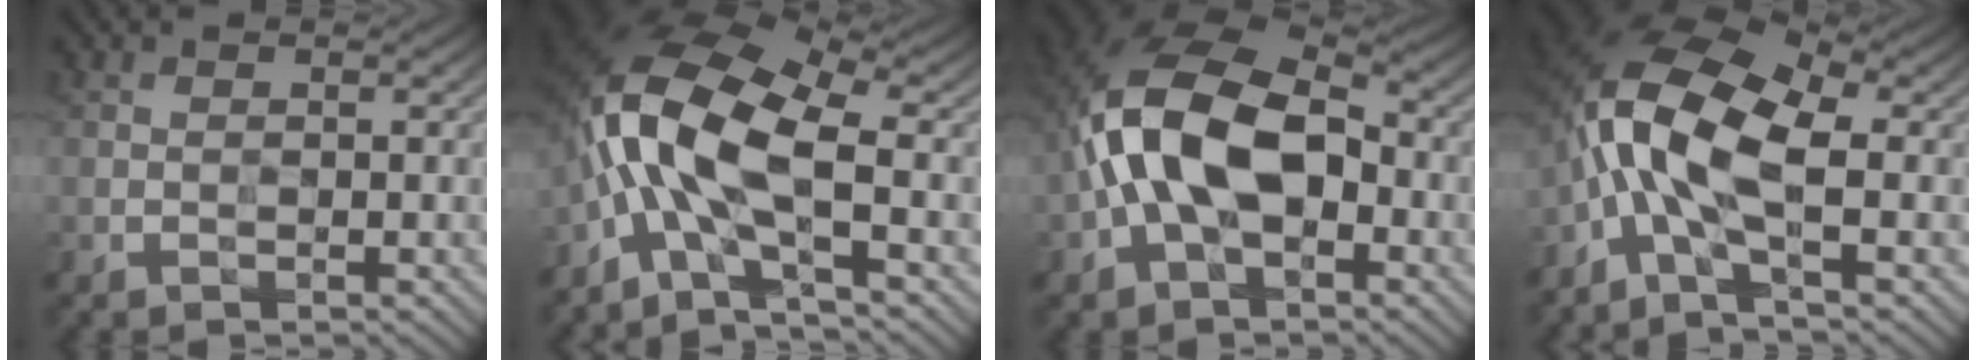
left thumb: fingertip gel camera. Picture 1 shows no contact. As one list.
[{"total": 12.7, "force": [-2.2, 4.6, 11.6], "torque": [-0.255, 0.011, -0.060]}, {"total": 13.1, "force": [-1.2, 7.7, 10.5], "torque": [-0.233, 0.020, -0.037]}, {"total": 11.0, "force": [-2.1, 3.9, 10.1], "torque": [-0.230, 0.003, -0.058]}]